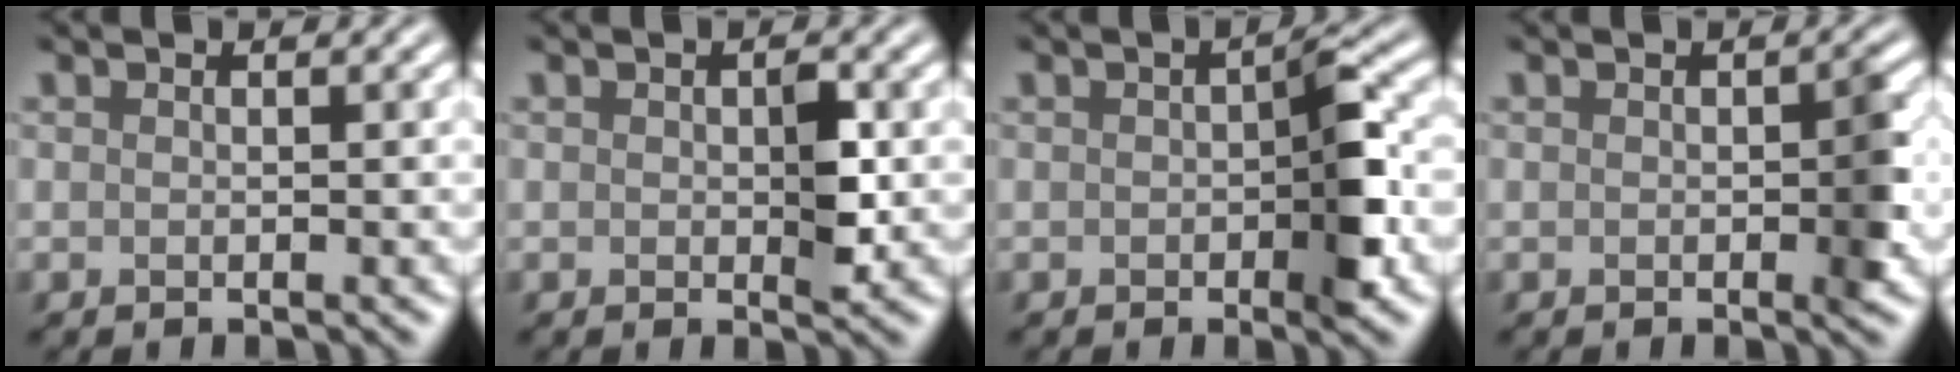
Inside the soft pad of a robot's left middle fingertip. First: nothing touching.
{"total": 2.4, "force": [0.0, 1.1, 2.1], "torque": [-0.031, -0.003, 0.002]}
{"total": 4.2, "force": [-0.6, 1.6, 3.8], "torque": [-0.051, 0.005, -0.010]}
{"total": 2.3, "force": [-0.3, 0.8, 2.1], "torque": [-0.024, -0.001, -0.004]}